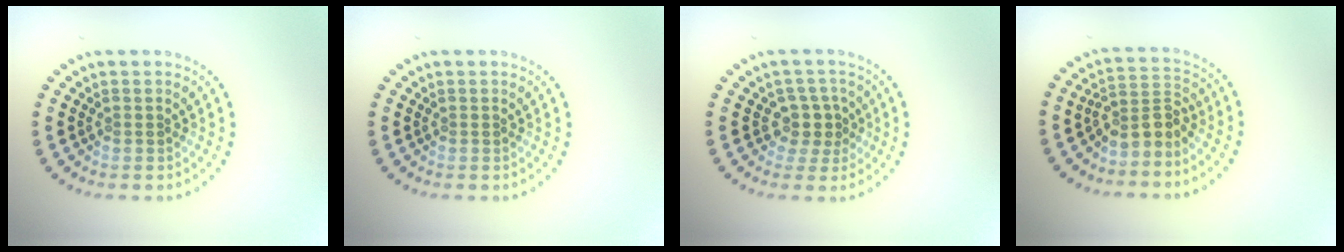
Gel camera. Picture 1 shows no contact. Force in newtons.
{"total": 0.0}
{"total": 2.4, "press": 1.9, "slide": 1.5}
{"total": 2.8, "press": 2.1, "slide": 1.9}